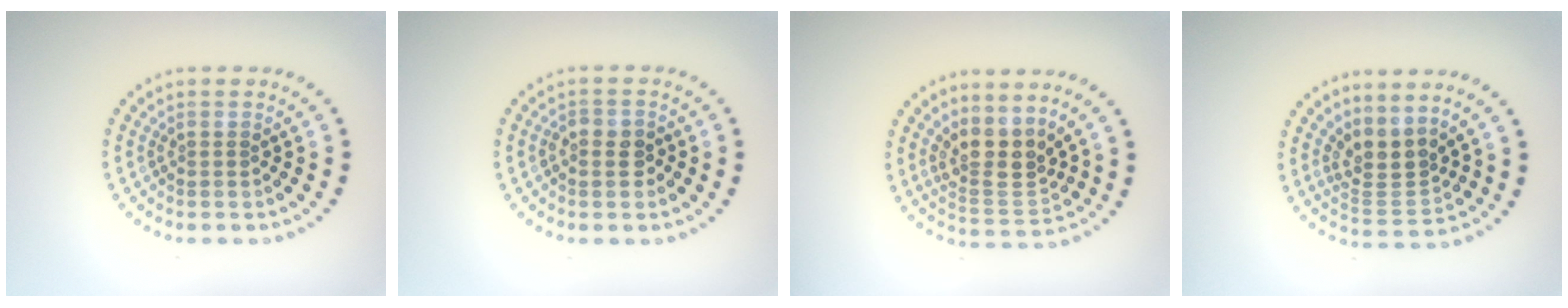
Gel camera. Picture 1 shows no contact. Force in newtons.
{"total": 2.0, "press": 1.9, "slide": 0.5}
{"total": 3.6, "press": 3.0, "slide": 2.1}
{"total": 3.2, "press": 2.4, "slide": 2.2}